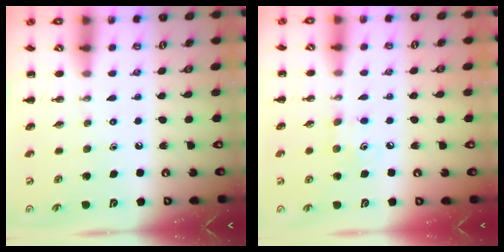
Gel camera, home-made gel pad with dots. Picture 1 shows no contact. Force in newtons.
{"total": 5.9, "press": 5.7, "slide": 1.5}